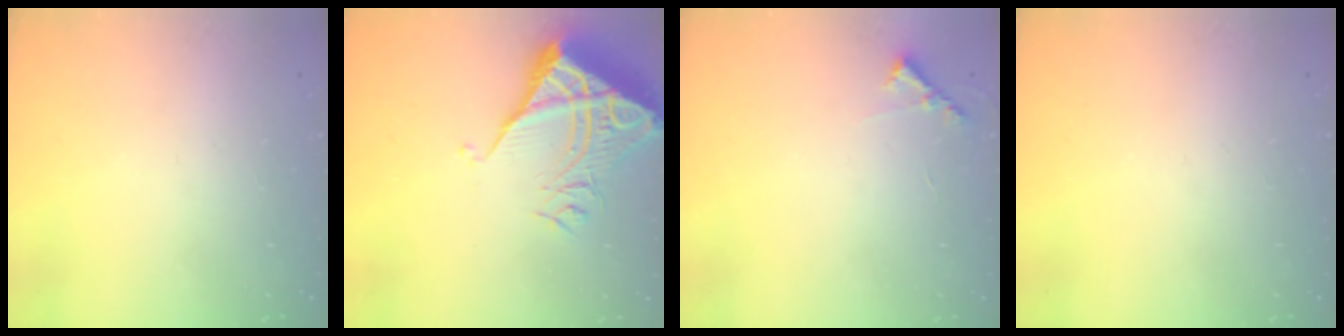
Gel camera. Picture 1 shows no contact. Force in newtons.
{"total": 10.6, "press": 10.6, "slide": 1.1}
{"total": 5.8, "press": 5.8, "slide": 0.5}
{"total": 0.0}